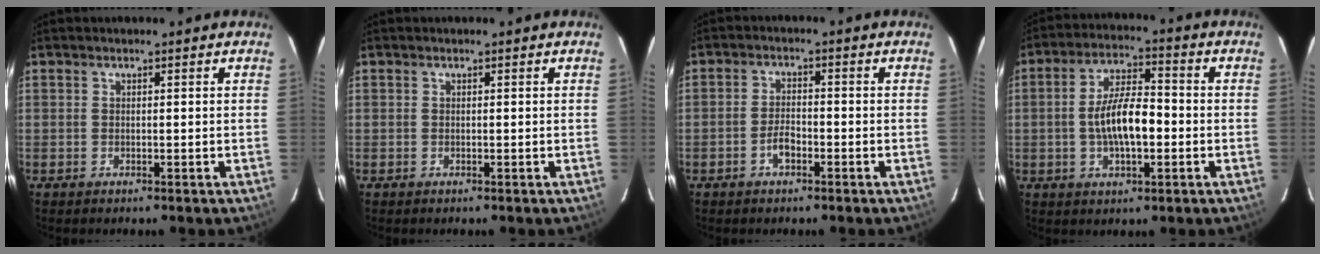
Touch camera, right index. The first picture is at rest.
{"total": 0.0}
{"total": 3.4, "force": [-1.9, 1.6, 2.3], "torque": [-0.050, 0.006, -0.034]}
{"total": 9.8, "force": [-1.6, 3.7, 9.0], "torque": [-0.170, 0.008, -0.025]}